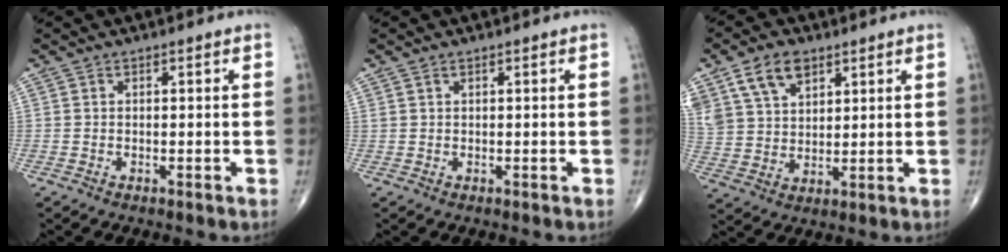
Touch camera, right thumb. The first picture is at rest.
{"total": 0.6, "force": [0.5, 0.3, 0.3], "torque": [-0.008, 0.004, 0.011]}
{"total": 10.6, "force": [6.1, 6.5, 5.8], "torque": [-0.096, -0.015, 0.124]}